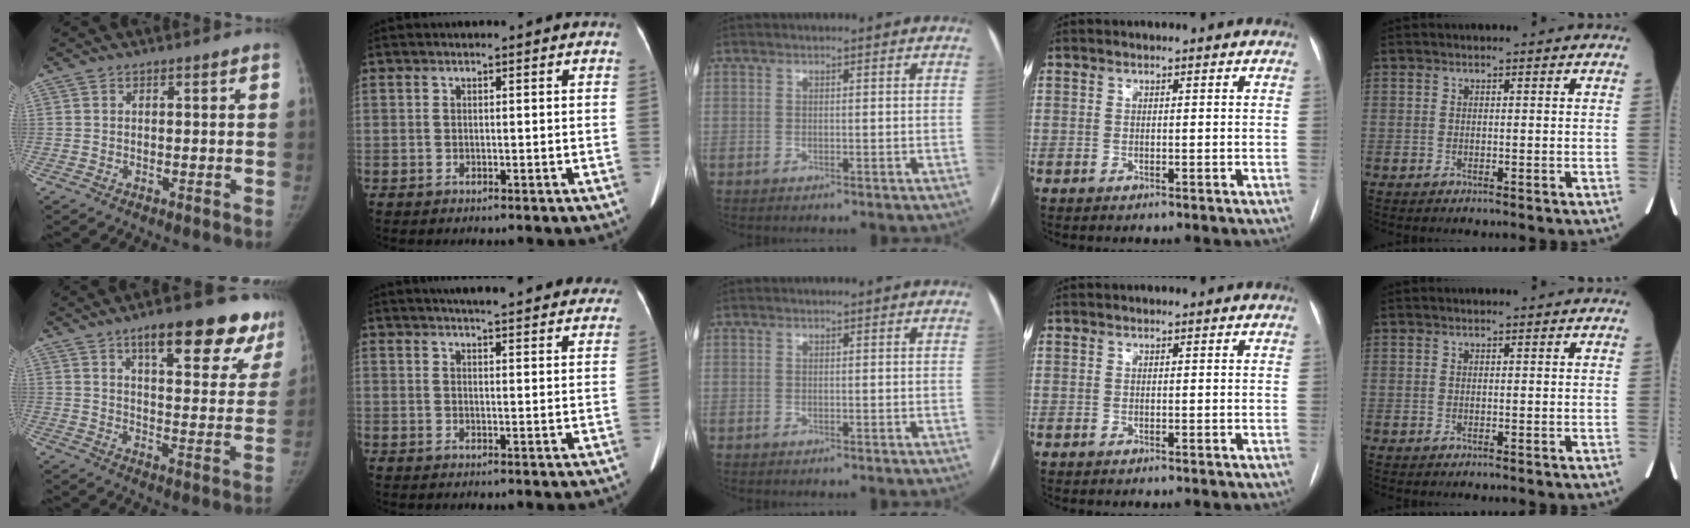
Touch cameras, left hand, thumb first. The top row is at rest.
{"thumb": {"total": 20.1, "force": [13.2, 6.6, 13.5], "torque": [-0.124, -0.048, 0.171]}, "index": {"total": 19.6, "force": [17.7, 3.1, 8.0], "torque": [-0.100, 0.002, 0.205]}}